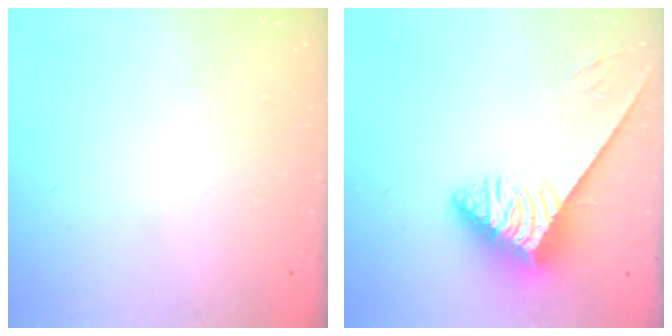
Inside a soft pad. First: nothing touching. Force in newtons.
{"total": 3.7, "press": 3.7, "slide": 0.6}